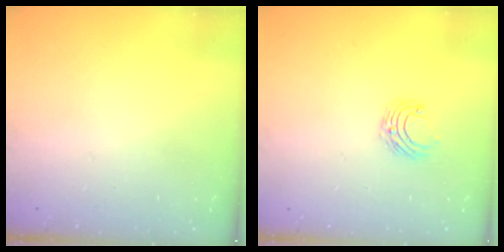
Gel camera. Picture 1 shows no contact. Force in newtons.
{"total": 5.6, "press": 5.6, "slide": 0.5}